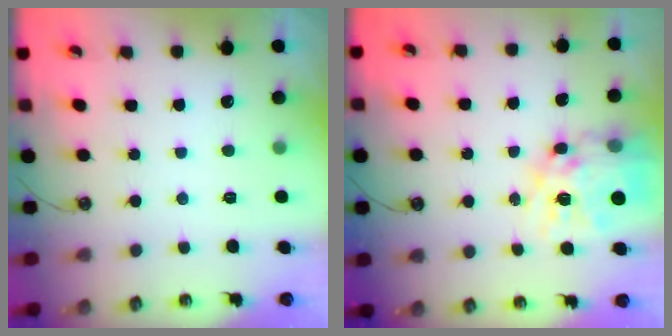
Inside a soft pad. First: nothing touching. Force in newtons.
{"total": 17.4, "press": 17.3, "slide": 1.5}